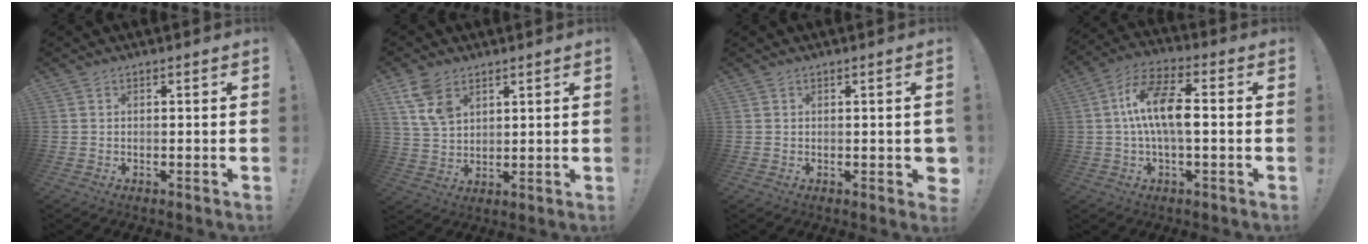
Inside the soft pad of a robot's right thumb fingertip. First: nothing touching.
{"total": 8.7, "force": [4.8, 5.3, 4.9], "torque": [-0.099, -0.013, 0.095]}
{"total": 1.8, "force": [0.0, 1.0, 1.5], "torque": [-0.020, 0.002, 0.002]}
{"total": 13.0, "force": [0.0, 5.3, 11.9], "torque": [-0.229, 0.011, -0.002]}